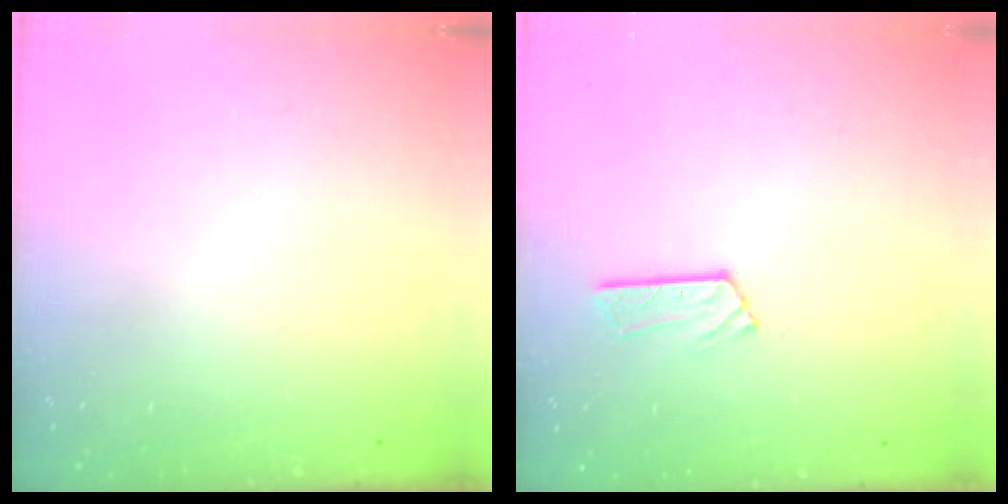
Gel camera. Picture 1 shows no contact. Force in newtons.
{"total": 3.4, "press": 3.4, "slide": 0.3}